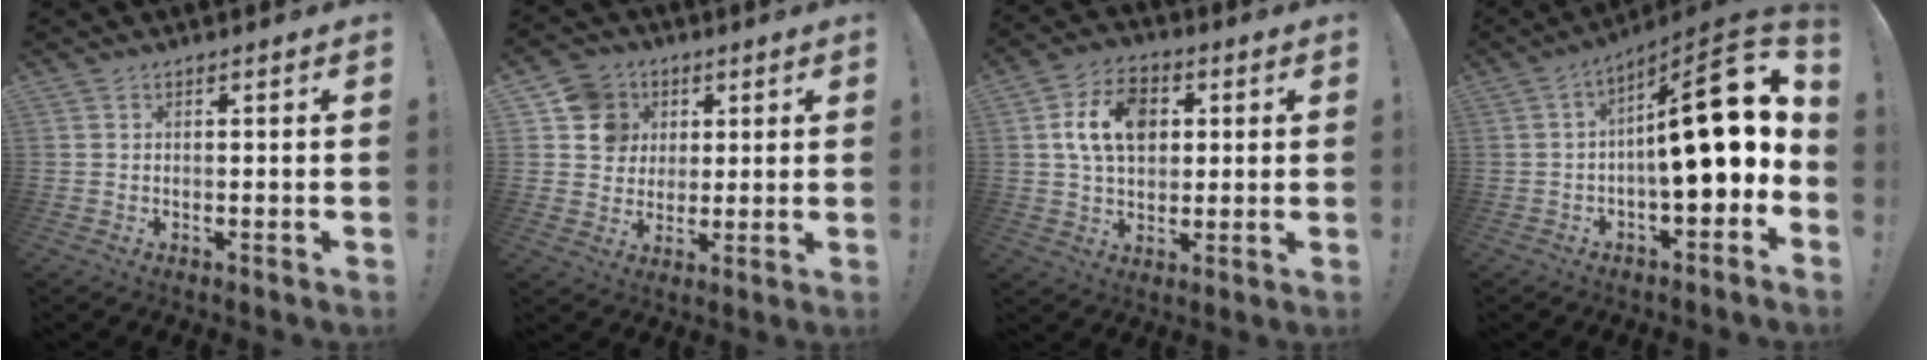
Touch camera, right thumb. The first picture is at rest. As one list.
[{"total": 10.7, "force": [3.4, 9.8, 2.7], "torque": [-0.041, -0.007, 0.073]}, {"total": 13.1, "force": [3.2, 9.4, 8.6], "torque": [-0.137, 0.012, 0.063]}, {"total": 20.4, "force": [1.4, 6.5, 19.3], "torque": [-0.270, -0.001, 0.021]}]